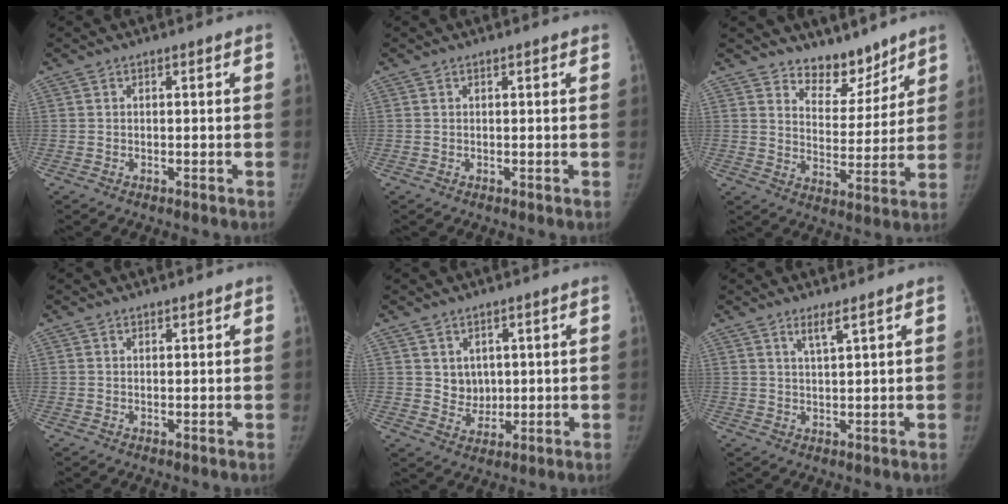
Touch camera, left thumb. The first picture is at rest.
{"total": 0.5, "force": [0.4, 0.1, 0.3], "torque": [-0.005, -0.001, 0.003]}
{"total": 8.4, "force": [7.2, 3.9, 1.7], "torque": [0.013, -0.063, 0.128]}
{"total": 0.7, "force": [0.6, 0.3, 0.0], "torque": [0.005, -0.005, 0.008]}
{"total": 4.3, "force": [1.3, 3.8, 1.7], "torque": [-0.003, -0.012, 0.031]}
{"total": 2.7, "force": [1.9, 0.0, 2.0], "torque": [-0.041, -0.014, 0.038]}